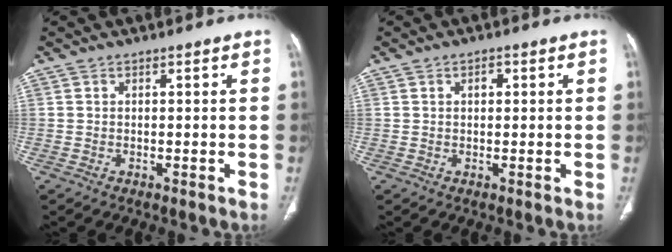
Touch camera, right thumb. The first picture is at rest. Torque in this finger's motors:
{"motor_torque": [-0.20, 0.03, -0.41, 0.31, 0.01]}